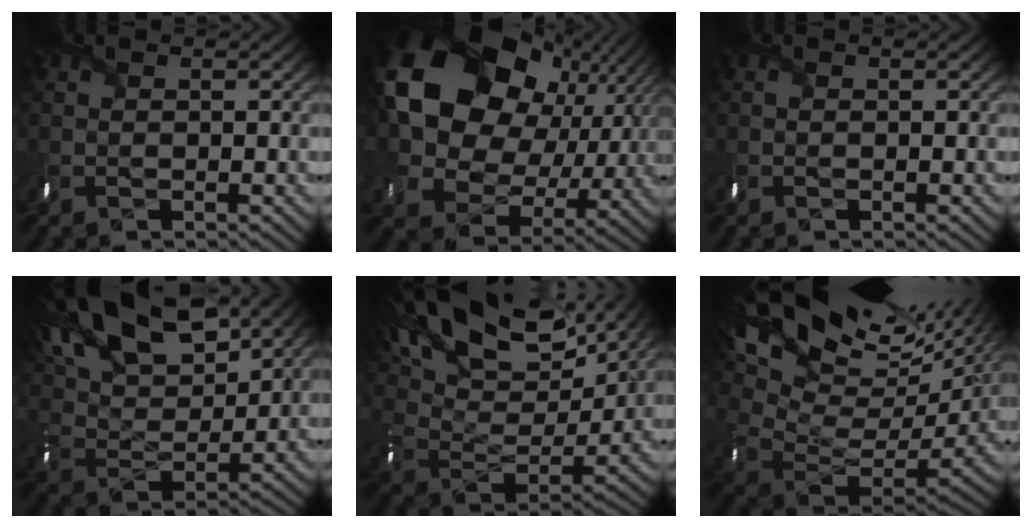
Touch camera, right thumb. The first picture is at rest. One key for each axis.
{"total": 20.0, "fx": 4.5, "fy": 14.9, "fz": 12.4, "tx": -0.271, "ty": -0.001, "tz": 0.093}
{"total": 0.0}
{"total": 17.2, "fx": 10.6, "fy": 8.0, "fz": 11.0, "tx": -0.234, "ty": 0.028, "tz": 0.158}
{"total": 19.3, "fx": 12.4, "fy": 9.0, "fz": 11.8, "tx": -0.256, "ty": 0.034, "tz": 0.192}
{"total": 19.2, "fx": 11.3, "fy": 8.6, "fz": 12.8, "tx": -0.211, "ty": 0.027, "tz": 0.218}